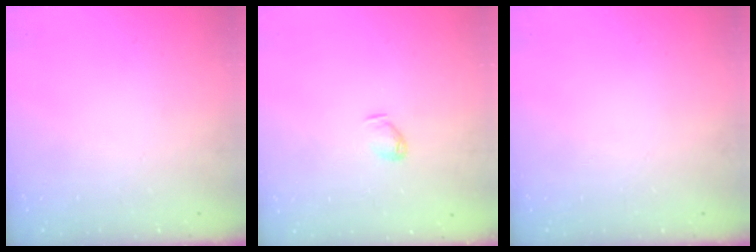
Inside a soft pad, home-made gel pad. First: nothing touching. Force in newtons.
{"total": 3.2, "press": 3.2, "slide": 0.6}
{"total": 0.0}